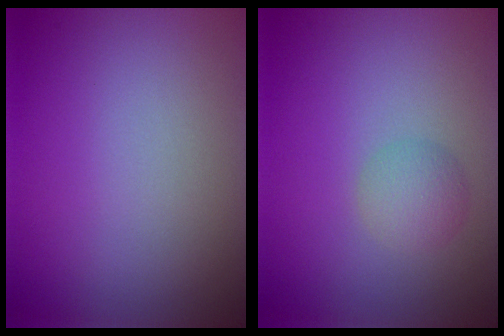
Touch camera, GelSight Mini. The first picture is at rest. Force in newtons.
{"total": 1.9, "press": 1.9, "slide": 0.0}